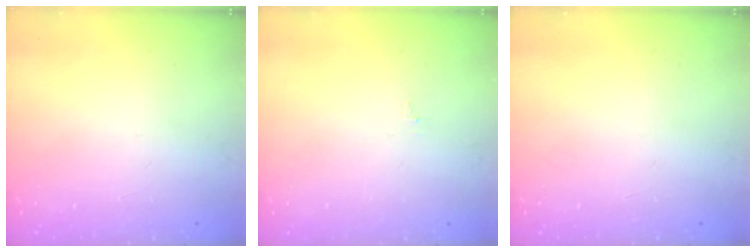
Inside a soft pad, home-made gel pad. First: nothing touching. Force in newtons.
{"total": 0.0}
{"total": 0.0}